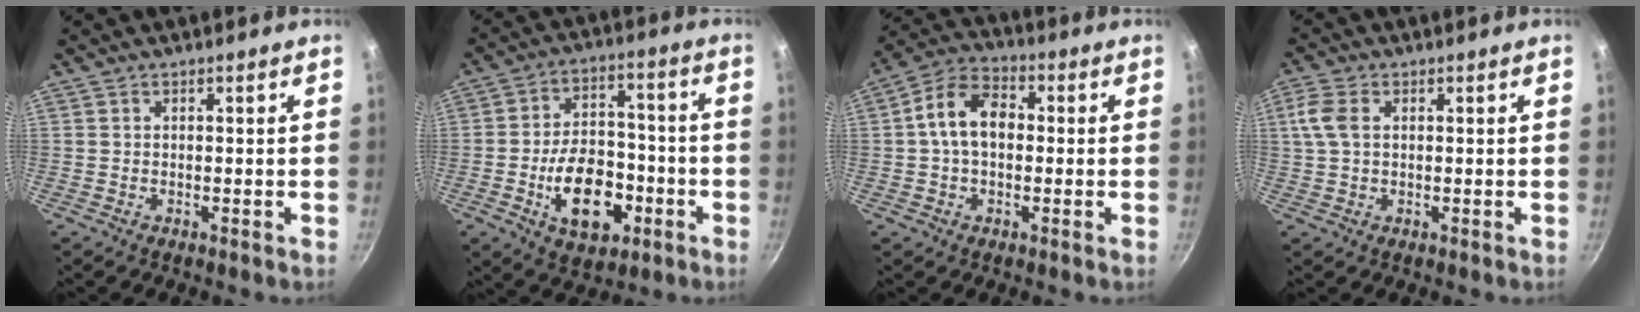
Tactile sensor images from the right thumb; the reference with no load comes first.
{"total": 15.2, "force": [-5.0, 9.4, 10.7], "torque": [-0.139, 0.034, -0.075]}
{"total": 10.1, "force": [0.6, 6.8, 7.4], "torque": [-0.114, 0.029, -0.005]}
{"total": 5.0, "force": [1.1, 3.1, 3.7], "torque": [-0.085, 0.011, 0.021]}